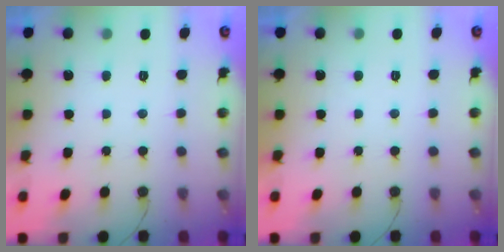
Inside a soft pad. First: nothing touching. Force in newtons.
{"total": 1.8, "press": 1.8, "slide": 0.0}